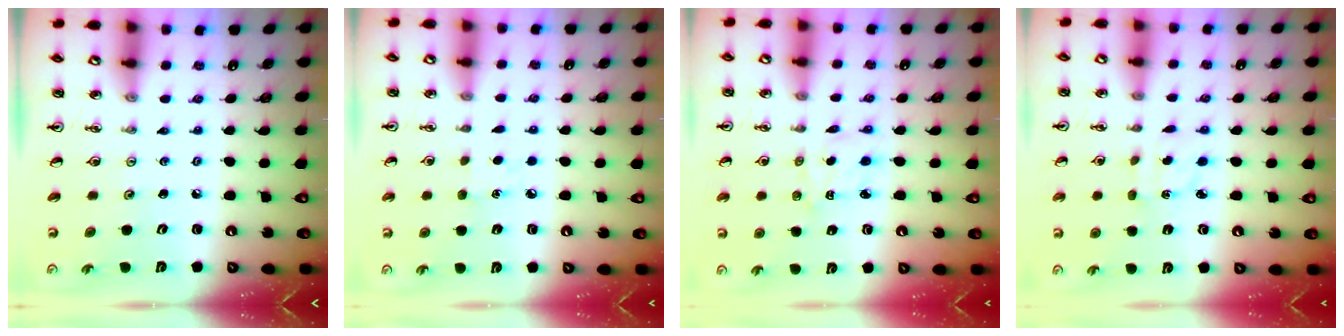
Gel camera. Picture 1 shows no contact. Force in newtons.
{"total": 4.9, "press": 4.9, "slide": 0.6}
{"total": 2.0, "press": 1.9, "slide": 0.6}
{"total": 2.5, "press": 2.4, "slide": 0.6}